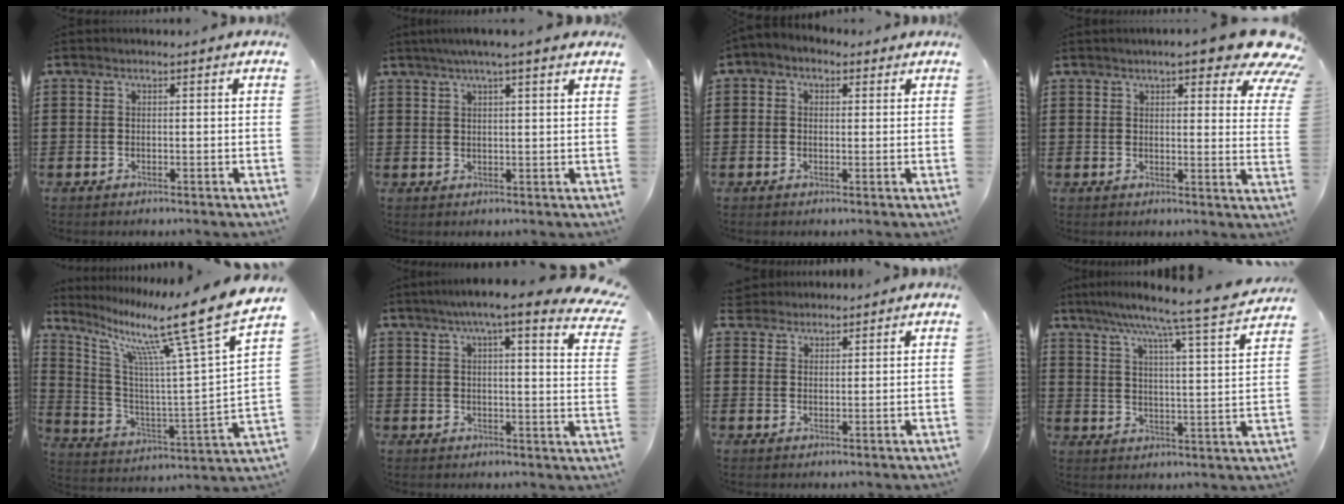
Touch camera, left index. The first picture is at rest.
{"total": 3.4, "force": [2.6, -0.2, 2.1], "torque": [-0.048, 0.002, 0.046]}
{"total": 1.6, "force": [0.2, 1.4, 0.8], "torque": [-0.019, 0.009, 0.002]}
{"total": 8.2, "force": [6.3, 1.4, 5.0], "torque": [-0.077, -0.023, 0.105]}
{"total": 14.7, "force": [10.4, 0.6, 10.3], "torque": [-0.201, -0.072, 0.152]}
{"total": 7.5, "force": [6.0, 0.7, 4.5], "torque": [-0.091, -0.019, 0.099]}
{"total": 2.5, "force": [2.1, 1.1, -0.5], "torque": [-0.002, 0.005, 0.041]}
{"total": 7.1, "force": [6.0, -1.5, 3.5], "torque": [-0.084, -0.055, 0.089]}